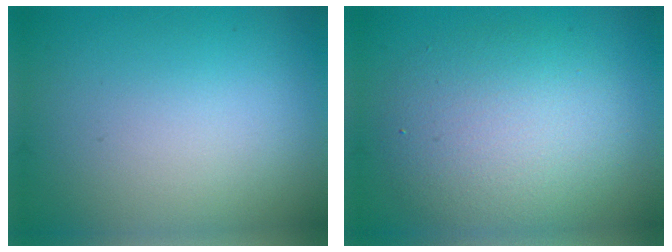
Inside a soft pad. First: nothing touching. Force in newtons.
{"total": 5.7, "press": 5.7, "slide": 0.4}